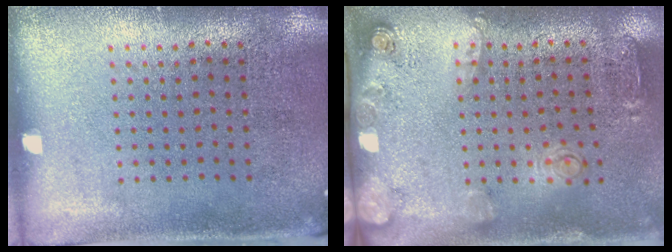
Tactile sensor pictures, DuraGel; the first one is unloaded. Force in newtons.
{"total": 1.8, "press": 1.4, "slide": 1.1}